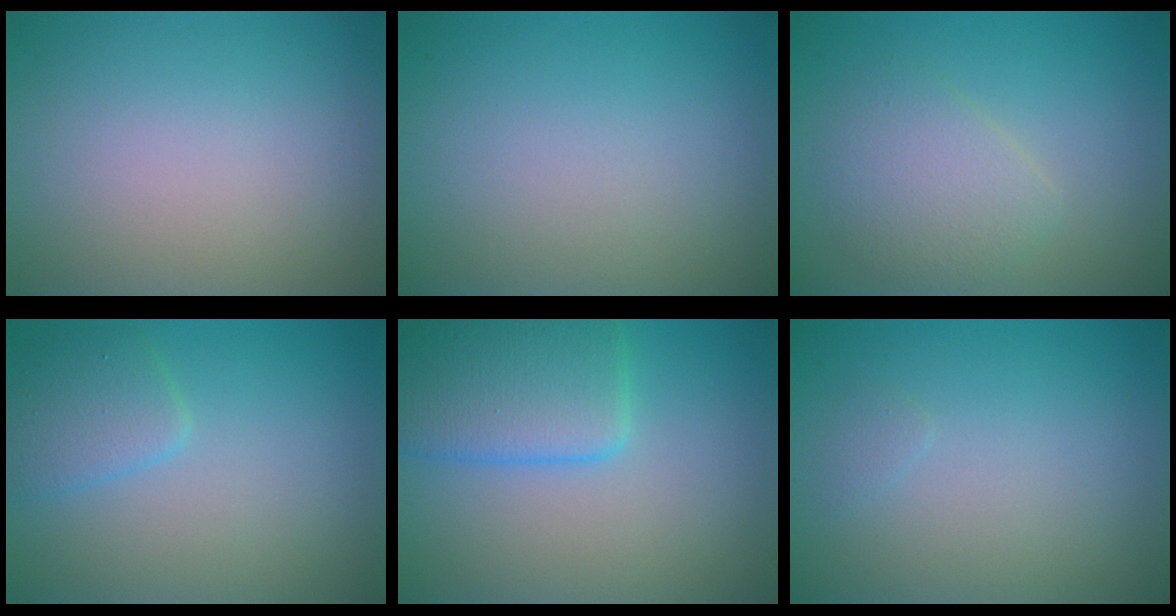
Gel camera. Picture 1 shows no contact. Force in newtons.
{"total": 0.0}
{"total": 3.1, "press": 3.1, "slide": 0.1}
{"total": 2.4, "press": 2.4, "slide": 0.0}
{"total": 4.8, "press": 4.8, "slide": 0.2}
{"total": 0.6, "press": 0.5, "slide": 0.1}